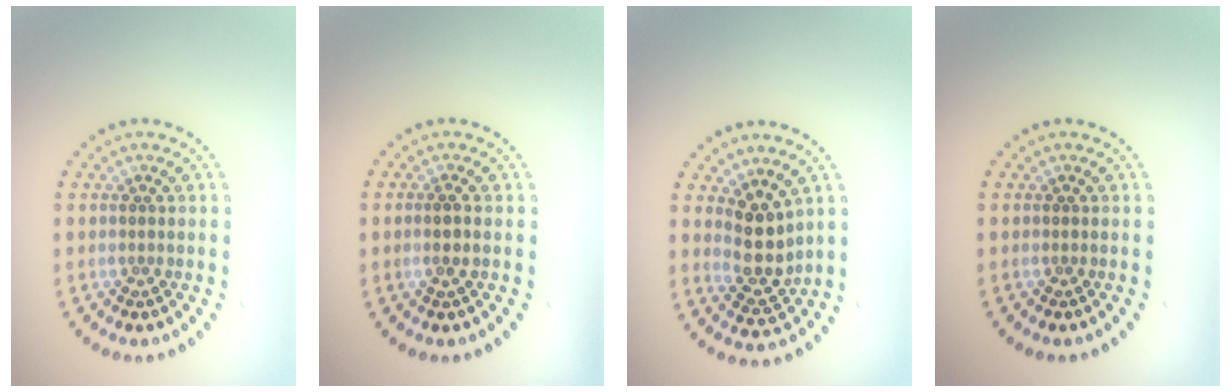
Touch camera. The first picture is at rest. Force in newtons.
{"total": 0.9, "press": 0.8, "slide": 0.5}
{"total": 3.6, "press": 2.9, "slide": 2.0}
{"total": 0.0}